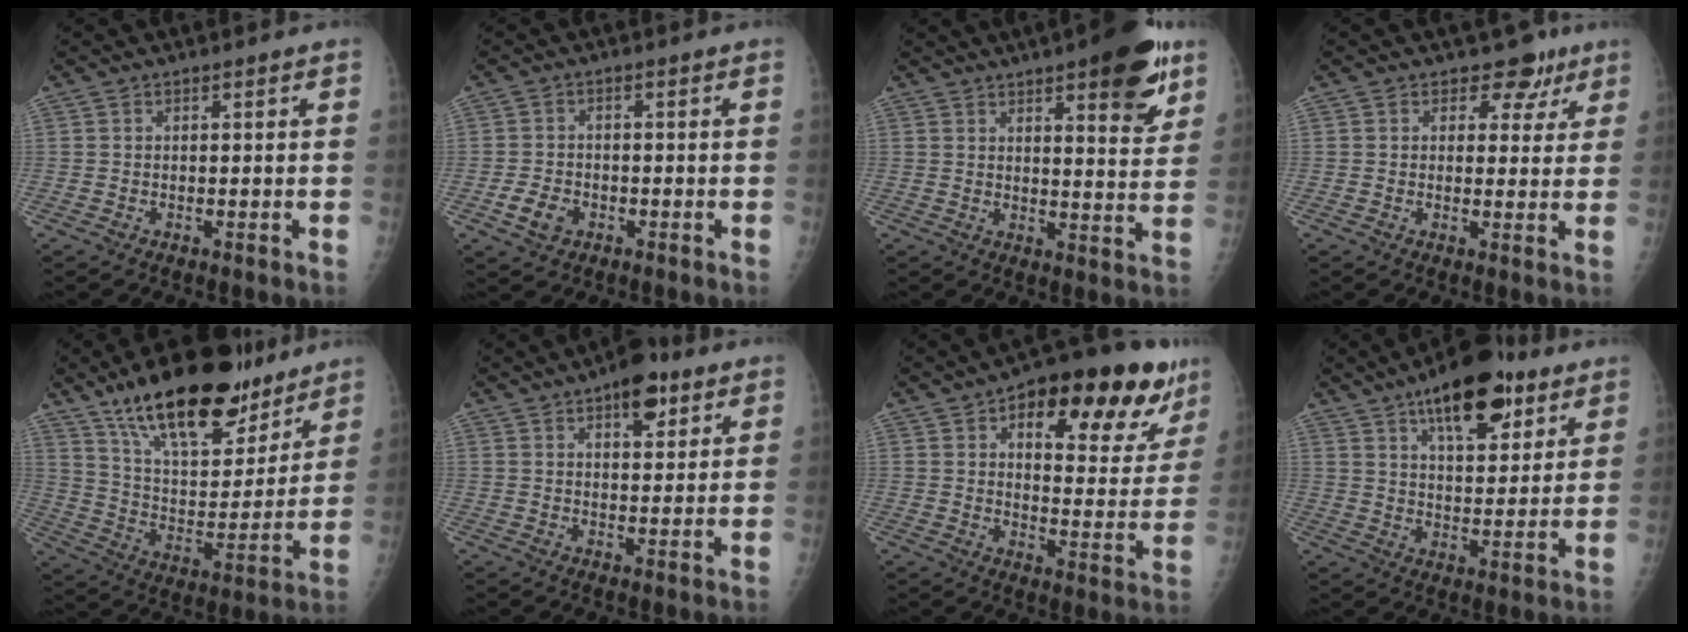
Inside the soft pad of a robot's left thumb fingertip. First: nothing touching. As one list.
[{"total": 4.3, "force": [-1.6, 3.3, 2.3], "torque": [-0.035, 0.005, -0.027]}, {"total": 13.9, "force": [7.8, 4.0, 10.8], "torque": [-0.109, -0.038, 0.102]}, {"total": 5.5, "force": [3.5, 3.9, 1.6], "torque": [0.017, -0.013, 0.042]}, {"total": 25.1, "force": [17.7, 9.9, 14.7], "torque": [-0.197, -0.070, 0.294]}, {"total": 8.2, "force": [4.6, 3.8, 5.6], "torque": [-0.056, -0.018, 0.063]}, {"total": 22.5, "force": [12.6, 9.4, 16.1], "torque": [-0.165, -0.029, 0.177]}, {"total": 17.3, "force": [10.2, 7.3, 11.9], "torque": [-0.136, -0.040, 0.156]}]